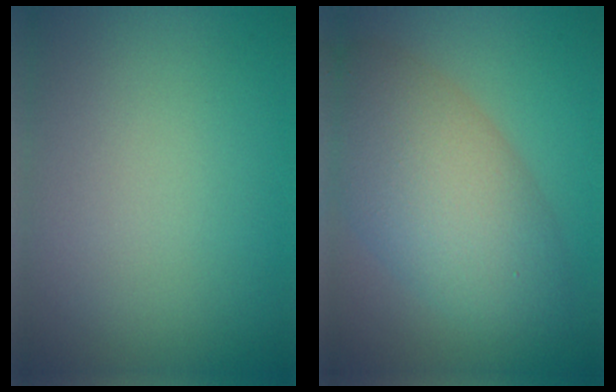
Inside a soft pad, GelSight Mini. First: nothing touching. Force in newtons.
{"total": 7.9, "press": 7.9, "slide": 0.3}